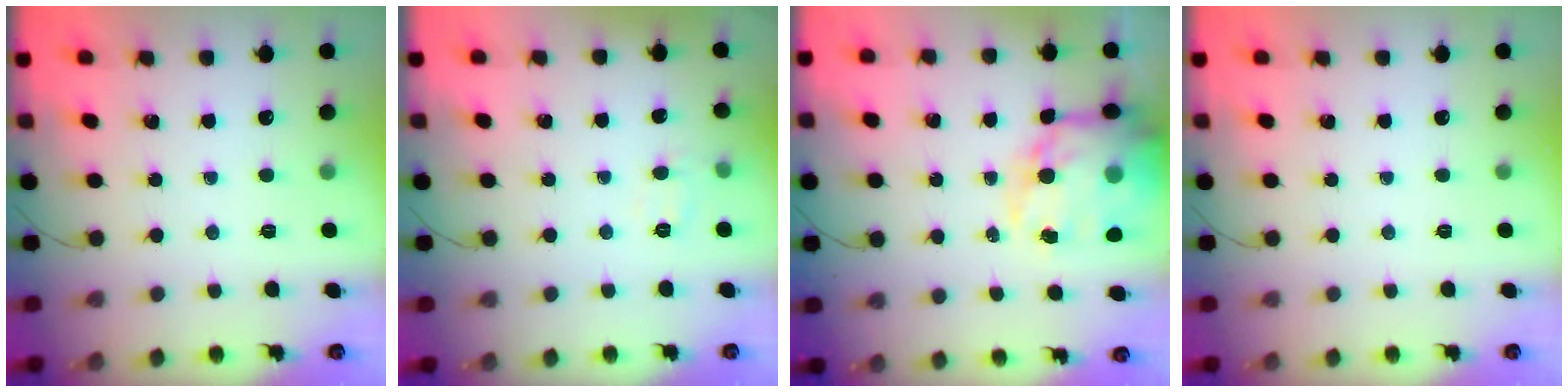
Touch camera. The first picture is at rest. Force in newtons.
{"total": 5.7, "press": 5.6, "slide": 1.4}
{"total": 20.6, "press": 20.0, "slide": 5.0}
{"total": 0.0}